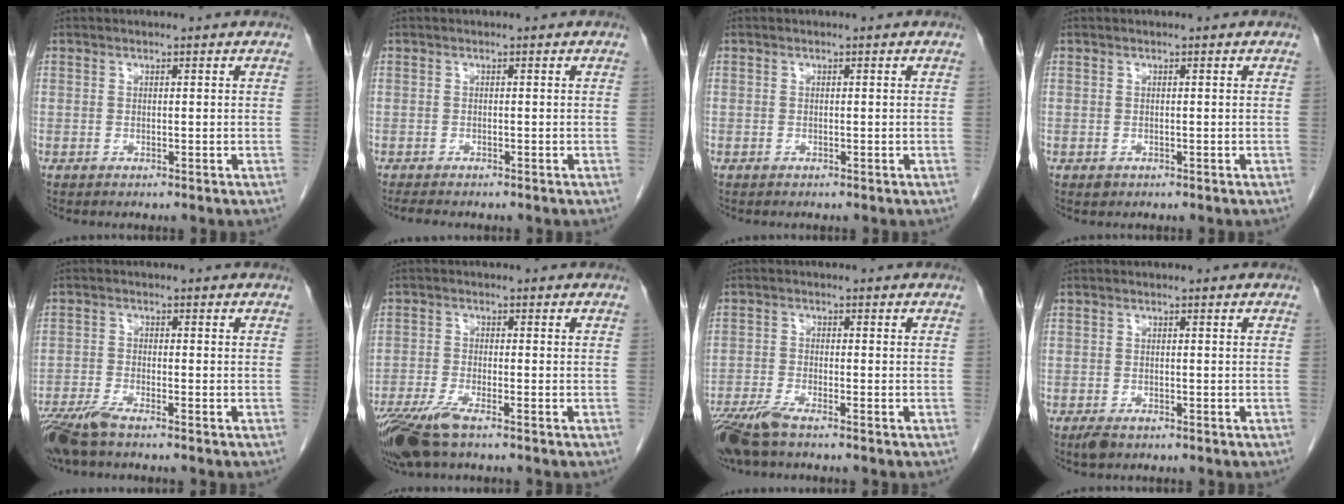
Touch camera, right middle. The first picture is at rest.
{"total": 2.8, "force": [-2.4, 0.6, 1.4], "torque": [-0.024, -0.009, -0.032]}
{"total": 0.0}
{"total": 0.5, "force": [-0.3, 0.4, 0.2], "torque": [-0.004, 0.002, -0.002]}
{"total": 5.6, "force": [-4.4, 0.6, 3.3], "torque": [-0.067, -0.016, -0.086]}
{"total": 7.9, "force": [-5.5, 1.4, 5.5], "torque": [-0.108, -0.018, -0.103]}
{"total": 6.2, "force": [-4.8, 0.8, 3.9], "torque": [-0.079, -0.017, -0.092]}
{"total": 2.0, "force": [-1.3, 0.9, 1.2], "torque": [-0.025, -0.003, -0.018]}